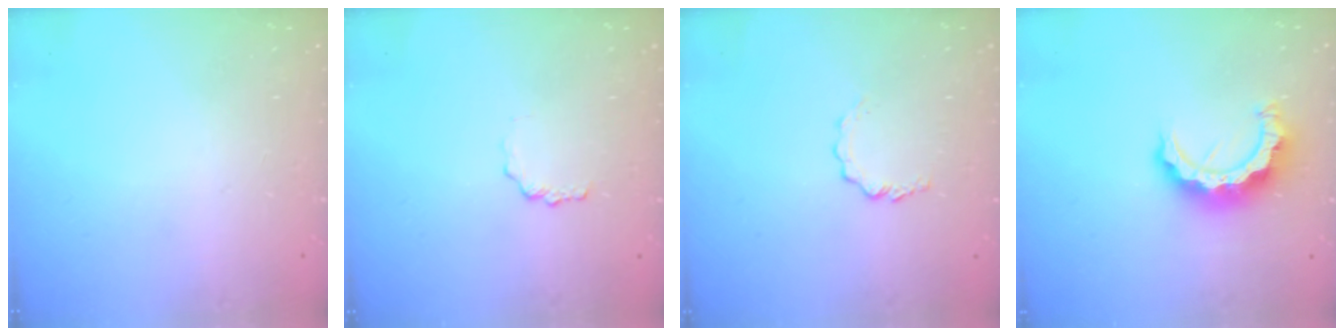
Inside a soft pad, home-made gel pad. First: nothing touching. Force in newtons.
{"total": 1.7, "press": 1.6, "slide": 0.2}
{"total": 2.9, "press": 2.9, "slide": 0.3}
{"total": 10.3, "press": 10.2, "slide": 1.0}